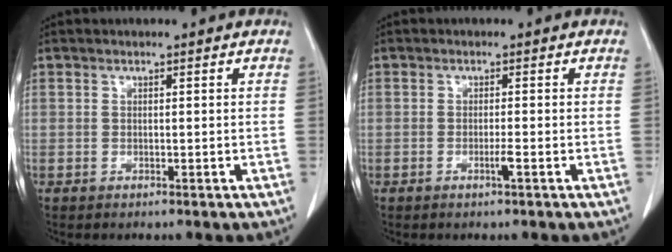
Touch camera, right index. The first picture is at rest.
{"total": 1.4, "force": [-0.6, -0.2, 1.2], "torque": [-0.027, -0.003, -0.011]}